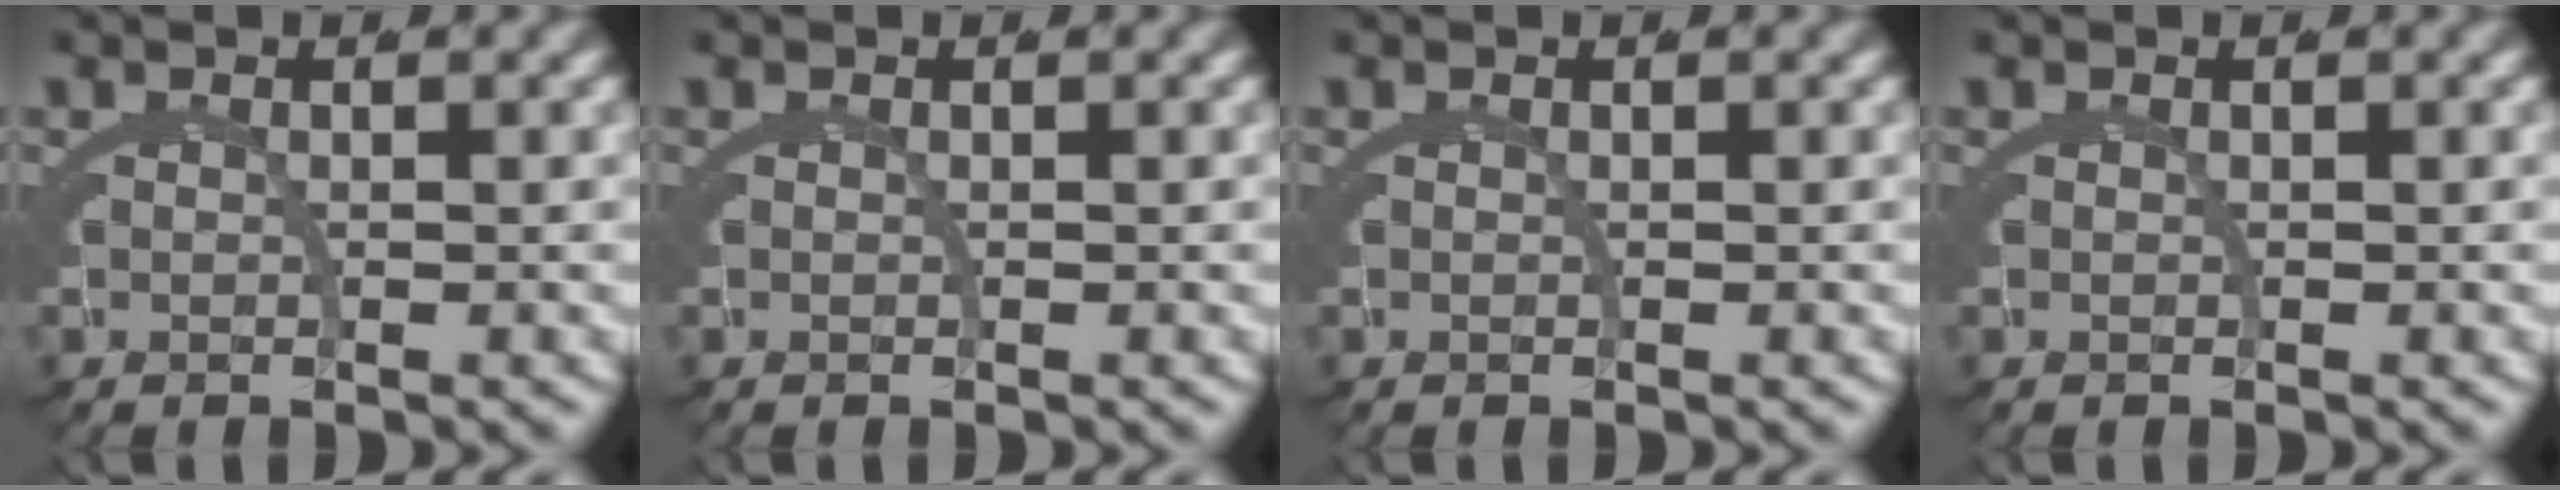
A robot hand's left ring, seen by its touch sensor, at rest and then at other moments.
{"total": 0.0}
{"total": 0.0}
{"total": 0.0}